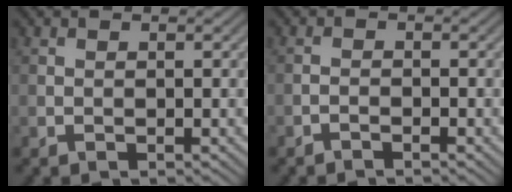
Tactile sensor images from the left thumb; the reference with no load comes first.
{"total": 0.9, "force": [-0.8, 0.1, 0.3], "torque": [-0.004, 0.001, -0.018]}